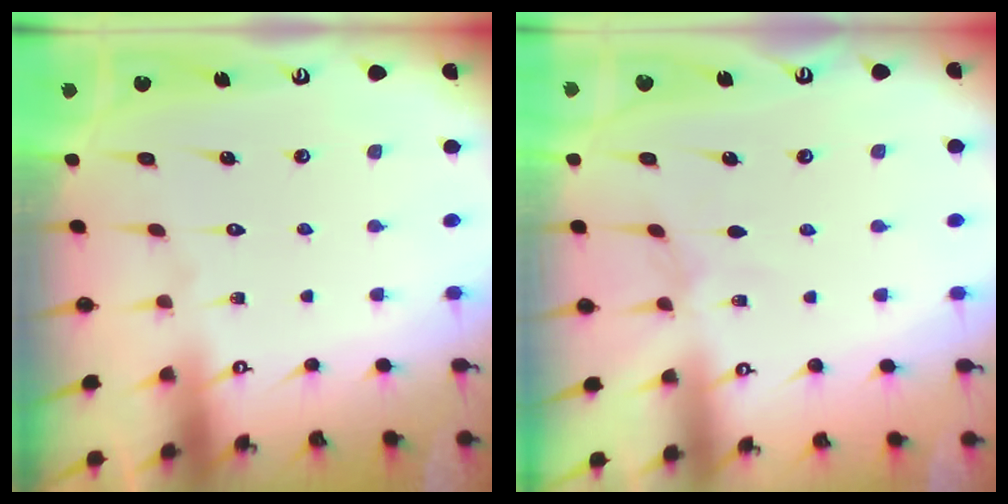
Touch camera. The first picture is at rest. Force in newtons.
{"total": 2.1, "press": 2.1, "slide": 0.3}